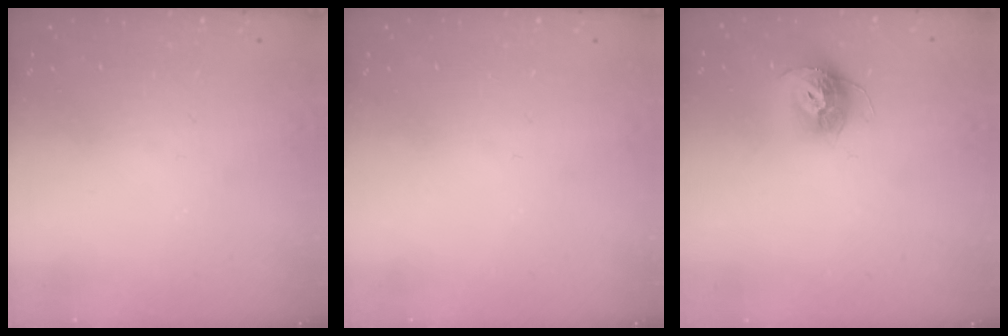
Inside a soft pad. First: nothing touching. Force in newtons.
{"total": 0.0}
{"total": 11.2, "press": 11.2, "slide": 0.8}